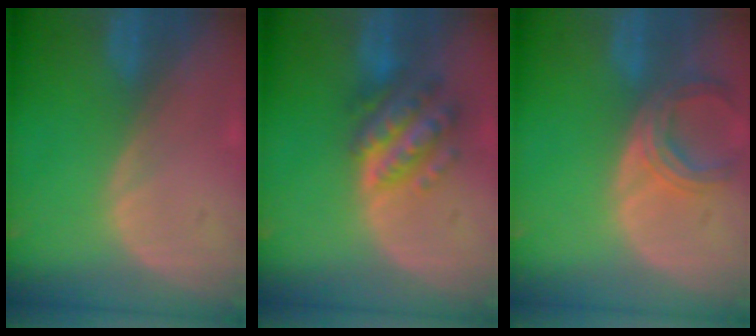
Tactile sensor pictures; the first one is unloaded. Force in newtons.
{"total": 7.6, "press": 7.6, "slide": 0.6}
{"total": 5.9, "press": 5.5, "slide": 2.2}